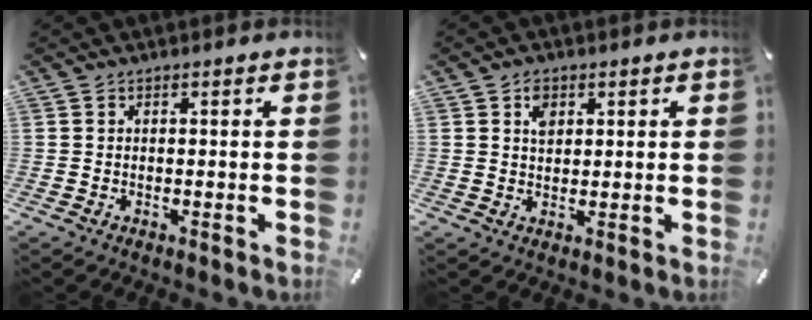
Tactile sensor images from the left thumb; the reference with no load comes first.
{"total": 3.3, "force": [1.3, 2.6, 1.6], "torque": [-0.021, 0.000, 0.018]}